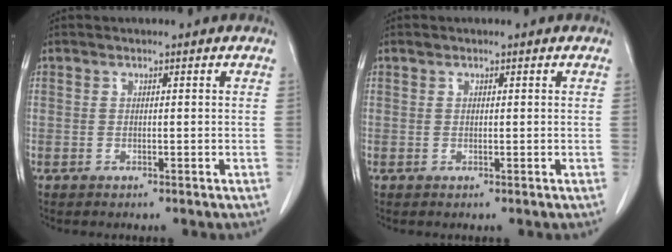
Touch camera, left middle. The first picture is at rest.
{"total": 0.5, "force": [0.3, 0.4, 0.3], "torque": [-0.005, 0.004, 0.004]}